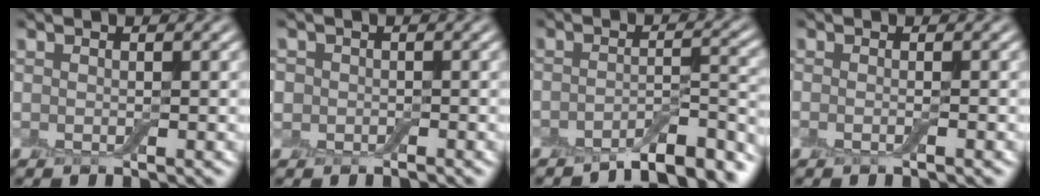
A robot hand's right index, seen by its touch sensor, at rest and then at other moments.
{"total": 2.1, "force": [-0.6, 1.9, 0.5], "torque": [0.001, -0.002, -0.017]}
{"total": 5.7, "force": [-4.8, 1.1, 2.8], "torque": [-0.035, 0.004, -0.073]}
{"total": 0.6, "force": [-0.5, -0.1, 0.3], "torque": [-0.006, -0.003, -0.008]}